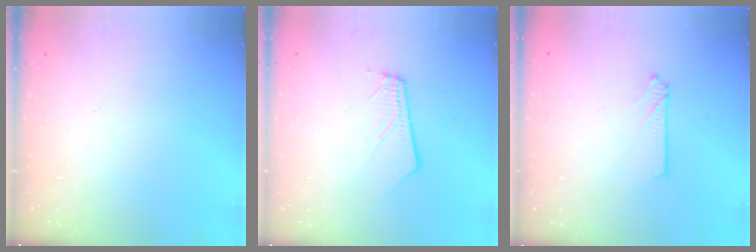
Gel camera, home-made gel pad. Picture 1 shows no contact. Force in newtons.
{"total": 3.7, "press": 3.7, "slide": 0.2}
{"total": 3.0, "press": 3.0, "slide": 0.4}